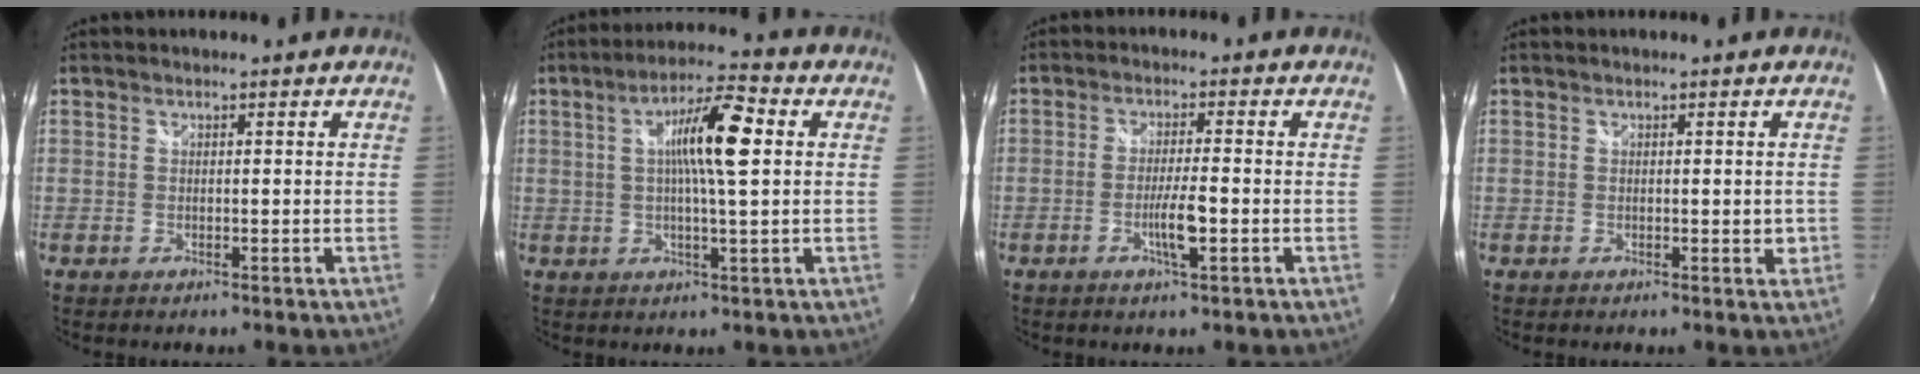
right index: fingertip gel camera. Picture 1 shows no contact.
{"total": 10.0, "force": [1.5, 1.2, 9.8], "torque": [-0.168, 0.013, 0.022]}
{"total": 4.6, "force": [-1.7, 0.2, 4.2], "torque": [-0.079, -0.004, -0.031]}
{"total": 1.4, "force": [-0.1, 0.9, 1.1], "torque": [-0.011, 0.003, 0.002]}